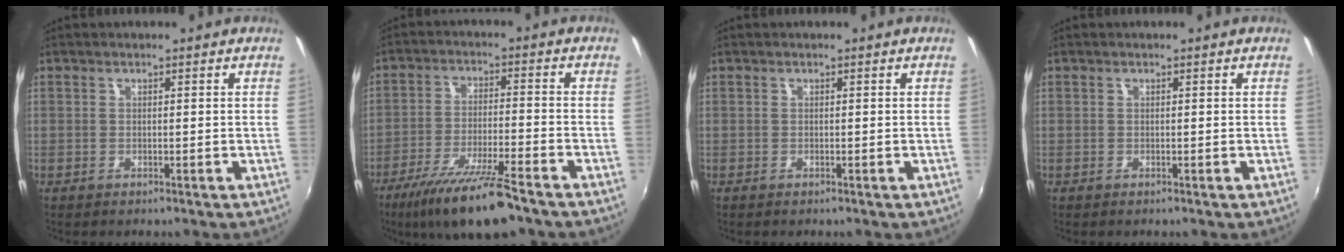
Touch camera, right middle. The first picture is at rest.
{"total": 13.3, "force": [-10.0, 1.5, 8.7], "torque": [-0.177, -0.025, -0.171]}
{"total": 0.0}
{"total": 0.0}